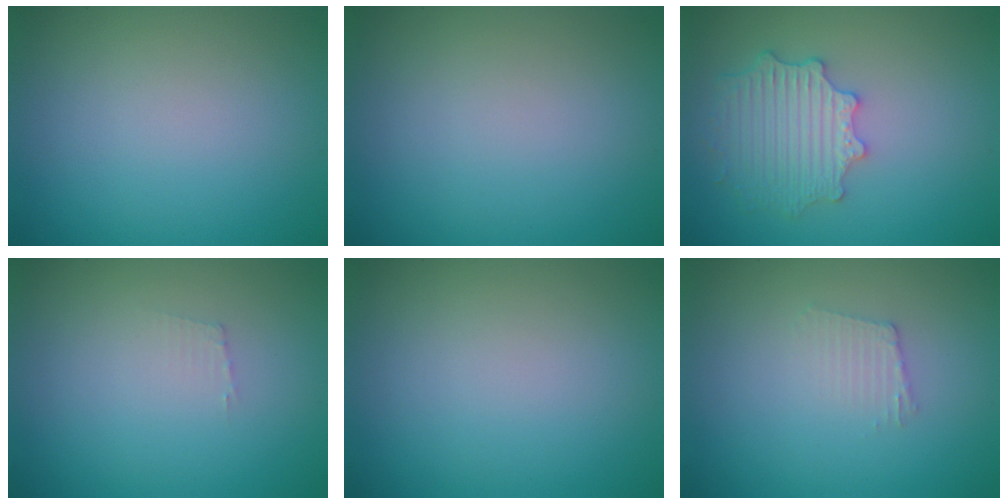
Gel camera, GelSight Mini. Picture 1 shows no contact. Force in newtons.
{"total": 0.0}
{"total": 4.5, "press": 4.0, "slide": 2.1}
{"total": 0.7, "press": 0.7, "slide": 0.1}
{"total": 0.0}
{"total": 1.2, "press": 1.2, "slide": 0.2}